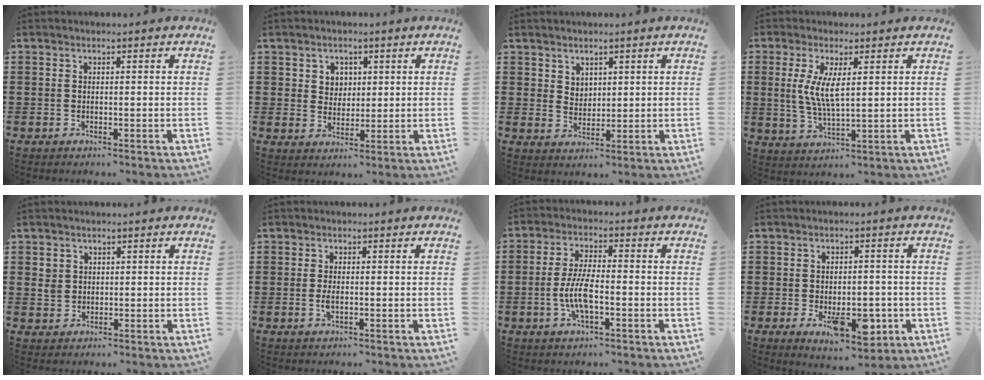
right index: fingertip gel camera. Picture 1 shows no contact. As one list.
[{"total": 3.2, "force": [1.4, 2.8, 0.6], "torque": [-0.024, 0.013, 0.025]}, {"total": 2.8, "force": [2.1, 1.9, 0.2], "torque": [-0.012, 0.007, 0.040]}, {"total": 5.9, "force": [1.2, 1.9, 5.5], "torque": [-0.117, 0.002, 0.018]}, {"total": 2.1, "force": [0.9, 1.9, 0.4], "torque": [-0.014, 0.010, 0.016]}, {"total": 2.0, "force": [-0.3, 0.7, 1.8], "torque": [-0.047, -0.006, -0.011]}, {"total": 6.8, "force": [-1.7, 2.4, 6.1], "torque": [-0.139, -0.005, -0.039]}, {"total": 8.9, "force": [-3.0, 4.5, 7.1], "torque": [-0.097, -0.005, -0.047]}]